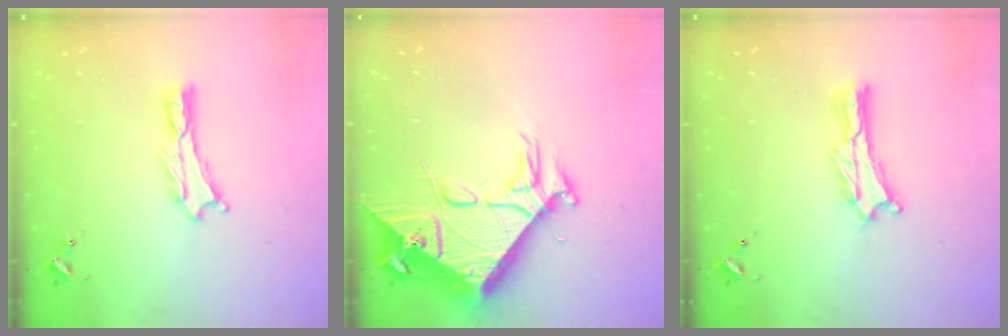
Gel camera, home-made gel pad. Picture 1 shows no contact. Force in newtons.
{"total": 9.8, "press": 9.8, "slide": 1.1}
{"total": 1.3, "press": 1.3, "slide": 0.3}